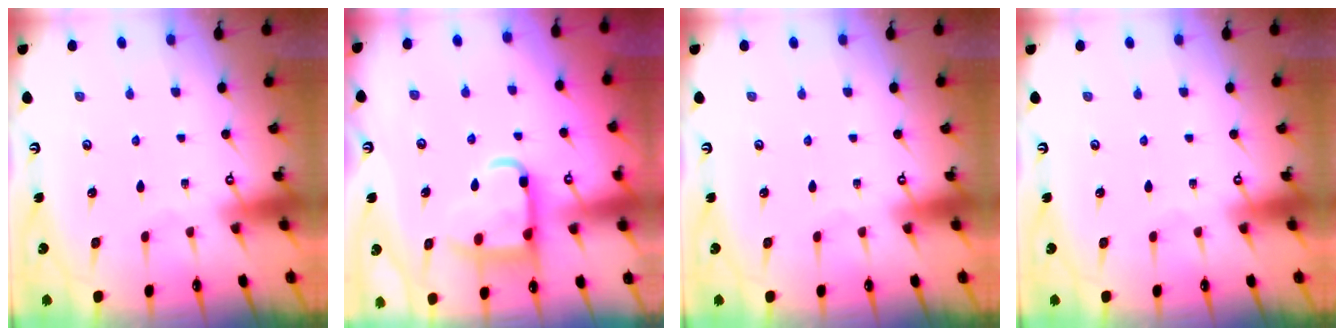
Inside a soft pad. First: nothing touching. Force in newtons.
{"total": 12.0, "press": 11.9, "slide": 1.8}
{"total": 0.0}
{"total": 0.0}